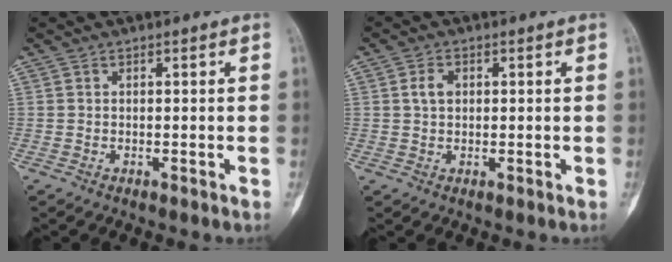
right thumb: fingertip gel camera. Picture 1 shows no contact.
{"total": 2.7, "force": [0.6, 1.9, 1.8], "torque": [-0.032, 0.005, 0.010]}